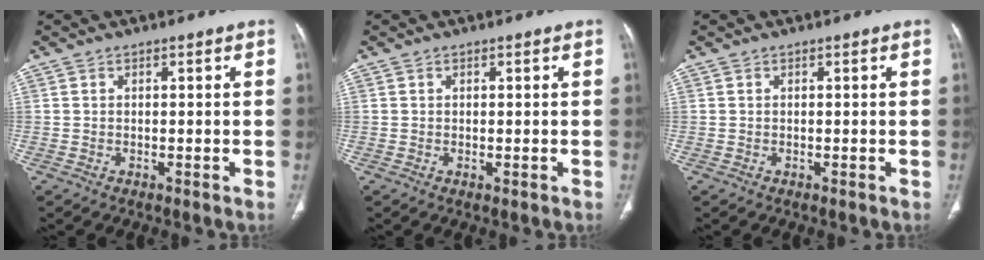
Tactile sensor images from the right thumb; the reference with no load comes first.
{"total": 0.0}
{"total": 0.0}